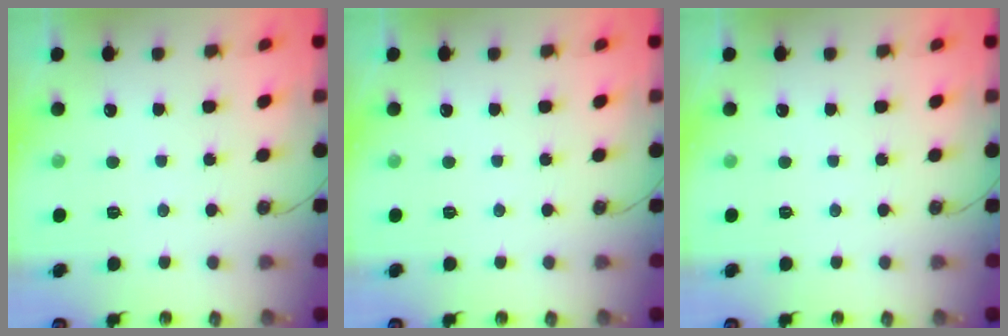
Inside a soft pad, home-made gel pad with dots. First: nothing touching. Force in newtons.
{"total": 0.0}
{"total": 0.0}